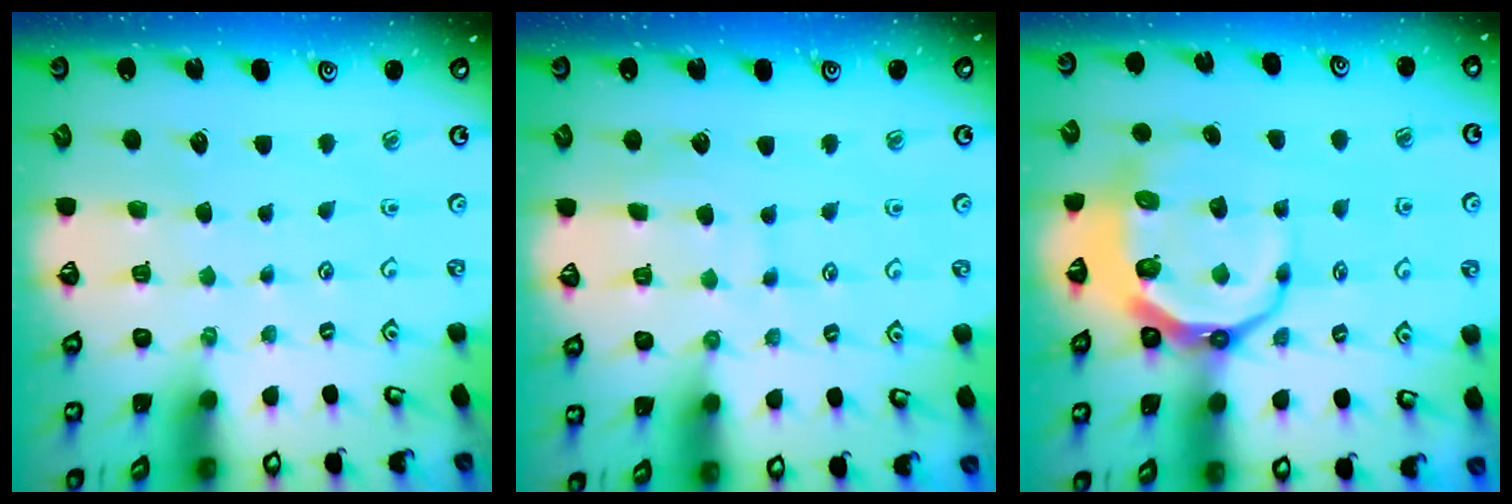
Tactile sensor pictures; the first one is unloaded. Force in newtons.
{"total": 5.8, "press": 5.8, "slide": 0.6}
{"total": 10.8, "press": 10.0, "slide": 4.1}